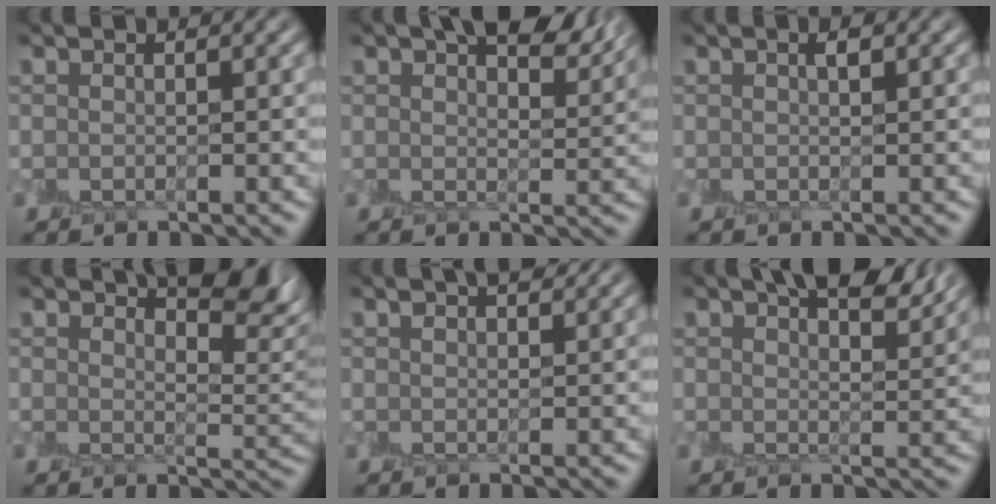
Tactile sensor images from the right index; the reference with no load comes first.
{"total": 6.9, "force": [4.6, 2.5, 4.5], "torque": [-0.049, 0.020, 0.055]}
{"total": 0.8, "force": [0.3, 0.1, 0.7], "torque": [-0.011, 0.003, 0.006]}
{"total": 7.9, "force": [5.3, 2.6, 5.2], "torque": [-0.043, 0.020, 0.071]}
{"total": 2.5, "force": [1.8, 0.7, 1.6], "torque": [-0.012, 0.005, 0.020]}
{"total": 6.4, "force": [4.5, 2.0, 4.1], "torque": [-0.032, 0.022, 0.051]}